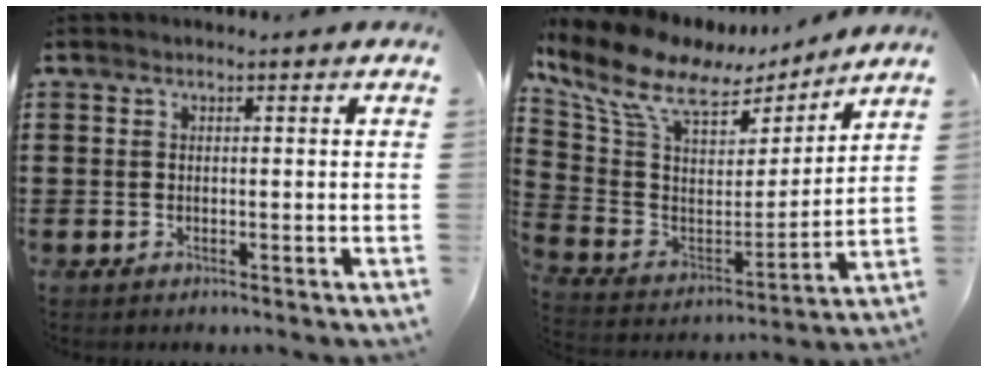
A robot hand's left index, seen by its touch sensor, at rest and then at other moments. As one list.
[{"total": 10.3, "force": [6.7, 5.1, 6.0], "torque": [-0.146, -0.032, 0.118]}]